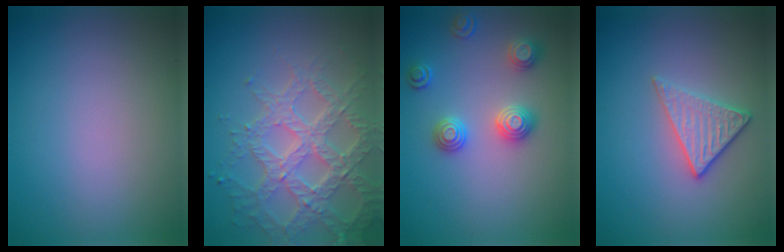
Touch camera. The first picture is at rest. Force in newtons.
{"total": 5.9, "press": 4.8, "slide": 3.4}
{"total": 3.0, "press": 2.9, "slide": 0.6}
{"total": 2.9, "press": 2.6, "slide": 1.3}